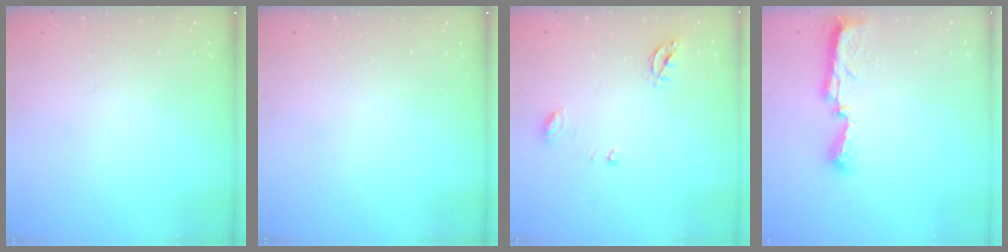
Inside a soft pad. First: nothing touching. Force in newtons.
{"total": 0.0}
{"total": 6.4, "press": 6.4, "slide": 0.5}
{"total": 8.2, "press": 8.1, "slide": 0.8}